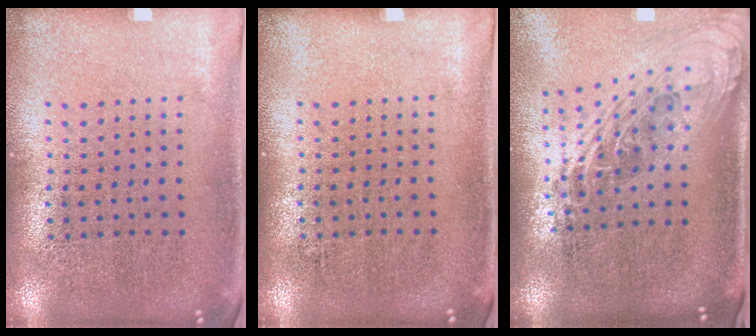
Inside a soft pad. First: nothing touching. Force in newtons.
{"total": 0.0}
{"total": 2.2, "press": 1.6, "slide": 1.4}